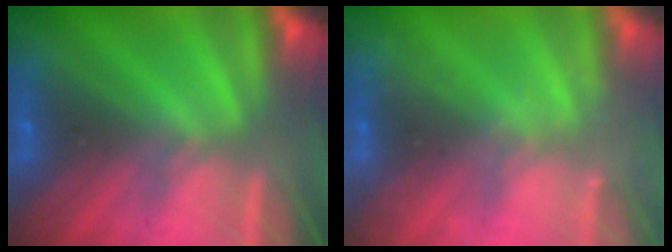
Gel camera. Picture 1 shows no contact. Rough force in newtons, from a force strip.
{"total": 2.3}